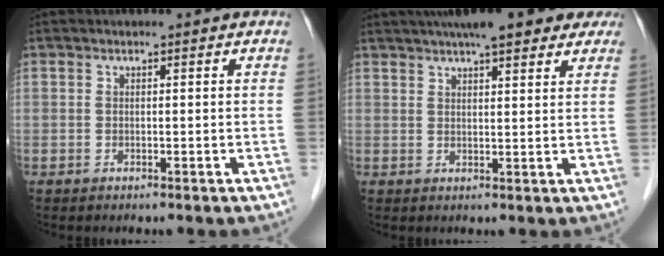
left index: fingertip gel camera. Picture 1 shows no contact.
{"total": 13.0, "force": [10.1, 3.0, 7.6], "torque": [-0.111, 0.037, 0.131]}